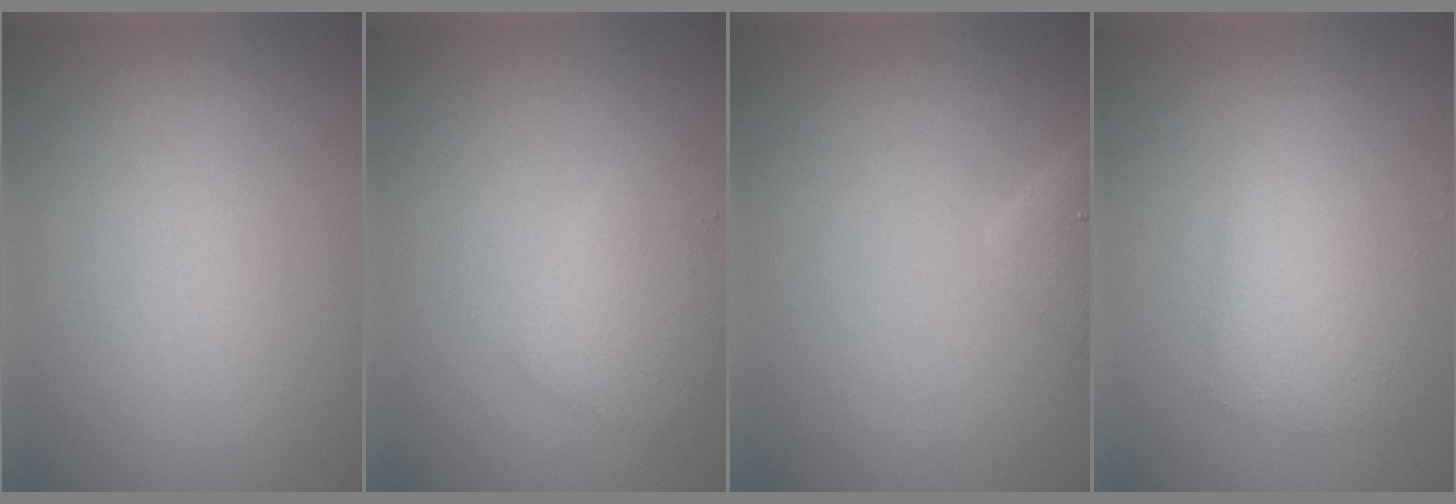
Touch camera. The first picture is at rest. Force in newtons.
{"total": 2.6, "press": 2.6, "slide": 0.1}
{"total": 2.3, "press": 2.3, "slide": 0.2}
{"total": 3.6, "press": 3.6, "slide": 0.0}